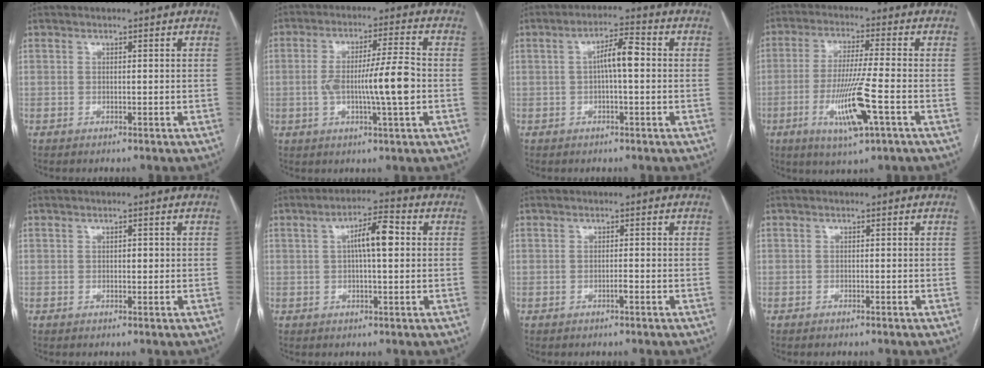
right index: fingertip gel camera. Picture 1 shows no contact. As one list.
[{"total": 9.9, "force": [-1.4, 0.3, 9.8], "torque": [-0.172, 0.005, -0.026]}, {"total": 5.1, "force": [0.1, 1.0, 5.0], "torque": [-0.085, 0.017, 0.000]}, {"total": 10.7, "force": [-3.7, 0.0, 10.0], "torque": [-0.196, -0.017, -0.067]}, {"total": 1.0, "force": [0.0, 0.5, 0.8], "torque": [-0.010, 0.002, 0.001]}, {"total": 6.4, "force": [1.0, 1.3, 6.2], "torque": [-0.107, 0.019, 0.014]}, {"total": 0.9, "force": [-0.5, 0.0, 0.7], "torque": [-0.016, 0.001, -0.007]}, {"total": 0.5, "force": [-0.5, 0.1, 0.2], "torque": [-0.009, -0.001, -0.008]}]